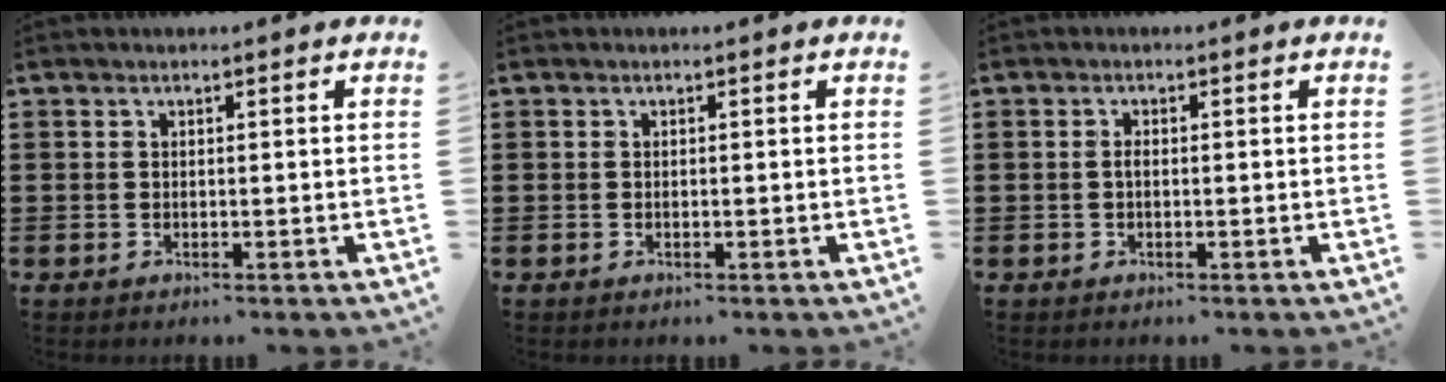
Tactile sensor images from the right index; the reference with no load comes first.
{"total": 0.0}
{"total": 0.9, "force": [-0.2, 0.3, 0.9], "torque": [-0.017, -0.004, -0.003]}